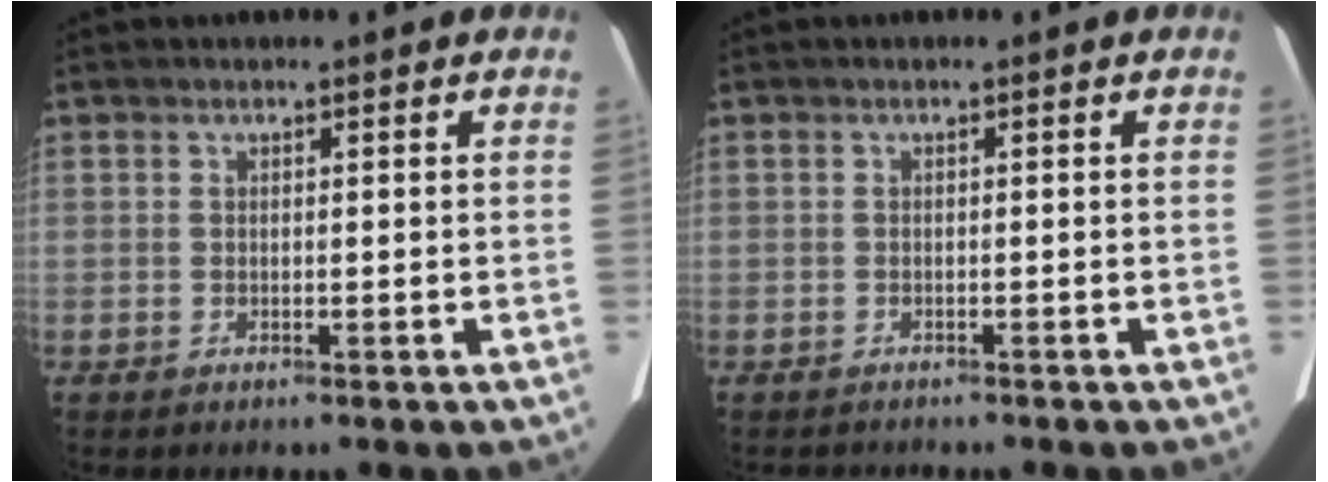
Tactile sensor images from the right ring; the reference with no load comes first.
{"total": 1.9, "force": [-1.7, 0.6, 0.4], "torque": [-0.011, -0.004, -0.019]}